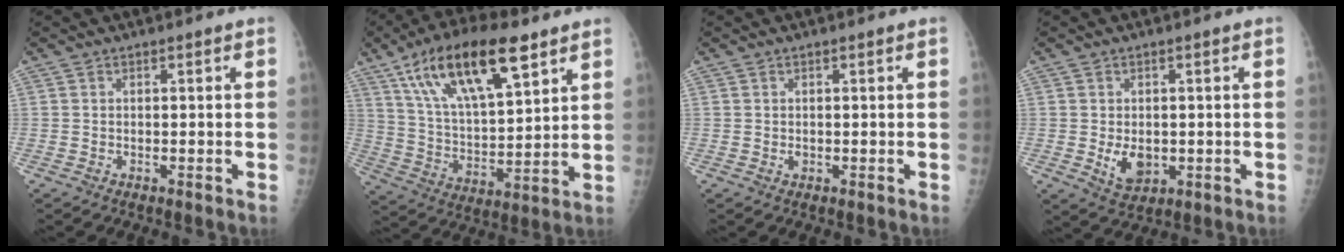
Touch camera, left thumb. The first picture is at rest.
{"total": 21.2, "force": [11.8, 8.0, 15.7], "torque": [-0.256, -0.031, 0.213]}
{"total": 1.4, "force": [0.1, 1.2, 0.7], "torque": [-0.007, -0.001, 0.005]}
{"total": 5.4, "force": [-0.6, 3.8, 3.8], "torque": [-0.046, -0.008, 0.003]}